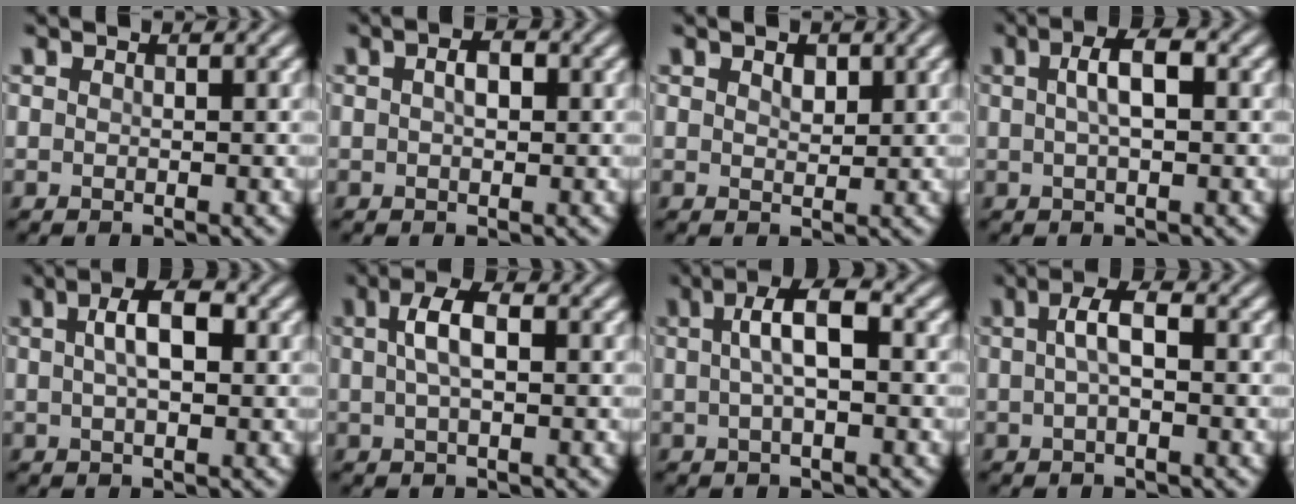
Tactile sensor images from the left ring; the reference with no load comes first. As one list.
[{"total": 1.9, "force": [0.3, 1.1, 1.6], "torque": [-0.026, 0.003, 0.002]}, {"total": 1.3, "force": [0.7, 0.8, 0.8], "torque": [-0.012, -0.001, 0.014]}, {"total": 3.1, "force": [0.5, 1.0, 2.9], "torque": [-0.054, 0.007, 0.006]}, {"total": 3.8, "force": [0.8, 1.6, 3.4], "torque": [-0.060, 0.009, 0.010]}, {"total": 3.2, "force": [0.6, 1.3, 2.8], "torque": [-0.057, 0.007, 0.007]}, {"total": 4.0, "force": [0.4, 1.2, 3.8], "torque": [-0.069, 0.010, 0.004]}, {"total": 2.7, "force": [0.1, 0.9, 2.6], "torque": [-0.052, 0.006, 0.000]}]